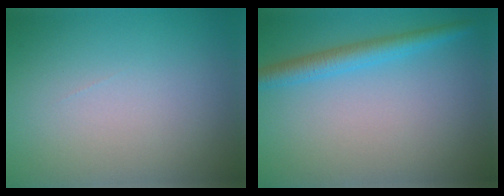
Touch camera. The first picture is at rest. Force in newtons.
{"total": 3.0, "press": 3.0, "slide": 0.0}